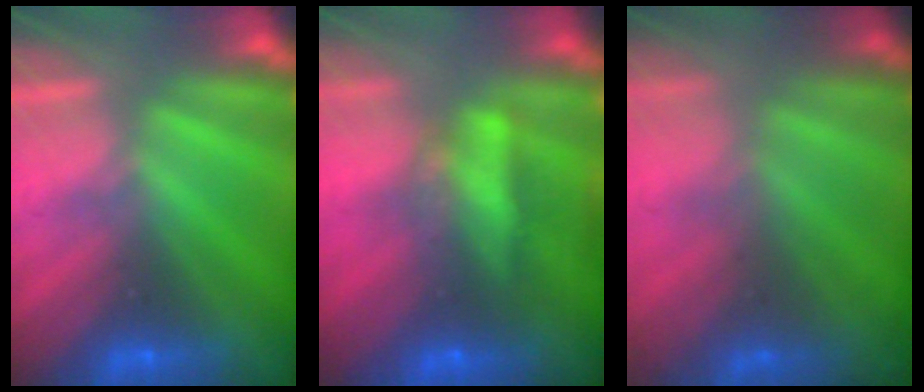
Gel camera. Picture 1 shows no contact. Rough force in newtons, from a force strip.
{"total": 5.7}
{"total": 10.5}